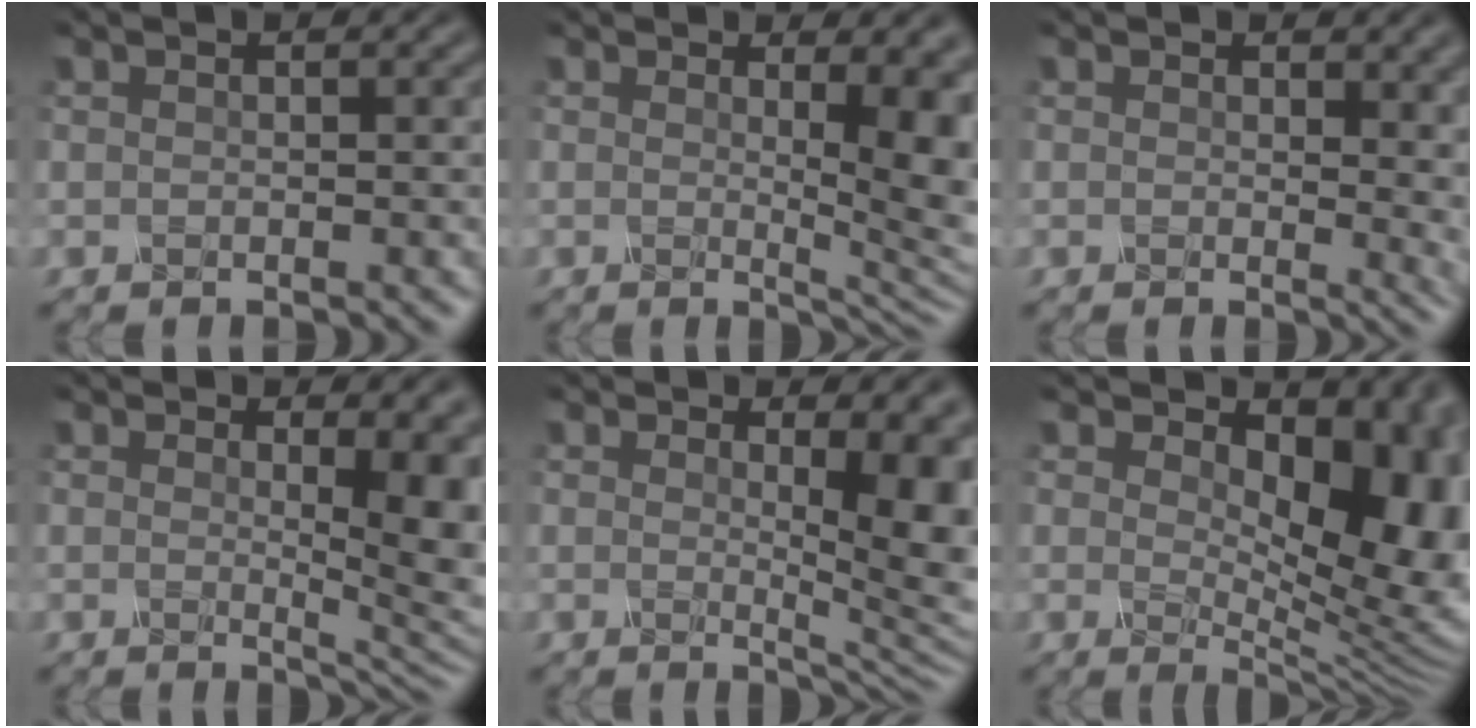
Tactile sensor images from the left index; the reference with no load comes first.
{"total": 8.3, "force": [1.5, 3.0, 7.6], "torque": [-0.068, -0.005, 0.022]}
{"total": 4.4, "force": [1.2, 2.3, 3.6], "torque": [-0.037, -0.009, 0.017]}
{"total": 8.2, "force": [1.6, 3.2, 7.4], "torque": [-0.065, -0.006, 0.026]}
{"total": 9.2, "force": [1.8, 3.4, 8.3], "torque": [-0.073, -0.005, 0.026]}
{"total": 11.7, "force": [2.1, 6.3, 9.6], "torque": [-0.117, -0.011, 0.038]}